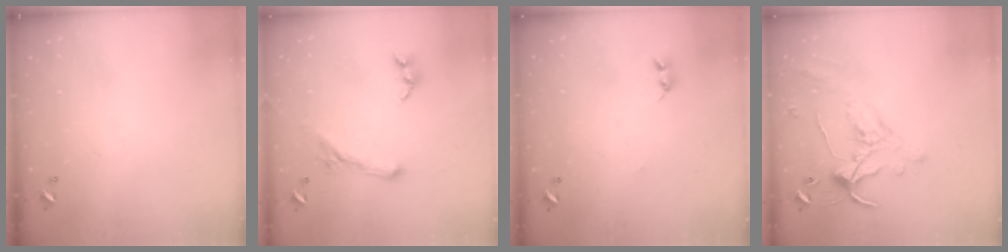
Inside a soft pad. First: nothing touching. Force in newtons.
{"total": 0.8, "press": 0.8, "slide": 0.2}
{"total": 2.2, "press": 2.2, "slide": 0.4}
{"total": 0.9, "press": 0.1, "slide": 0.9}